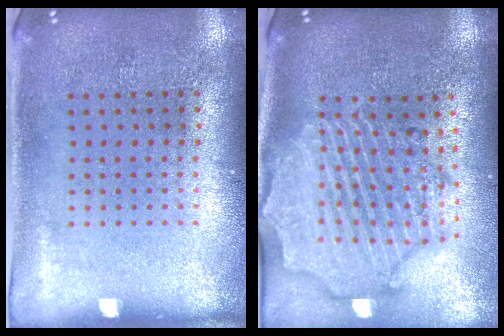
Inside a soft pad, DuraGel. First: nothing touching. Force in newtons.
{"total": 3.0, "press": 2.6, "slide": 1.5}